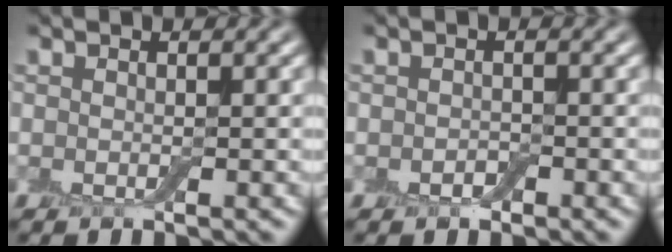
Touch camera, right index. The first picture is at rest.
{"total": 0.9, "force": [-0.4, 0.6, 0.5], "torque": [-0.009, -0.001, -0.007]}